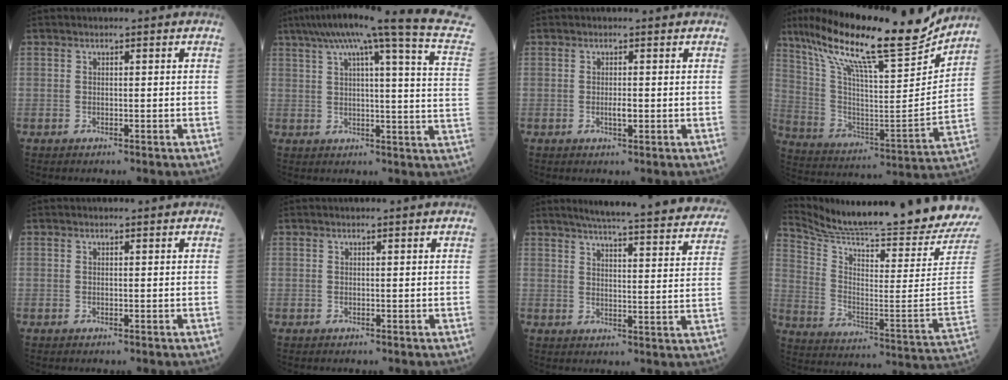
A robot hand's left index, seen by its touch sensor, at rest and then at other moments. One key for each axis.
{"total": 24.0, "fx": 19.0, "fy": -0.8, "fz": 14.6, "tx": -0.225, "ty": -0.022, "tz": 0.230}
{"total": 1.5, "fx": 0.0, "fy": 0.6, "fz": 1.3, "tx": -0.026, "ty": 0.001, "tz": 0.003}
{"total": 24.4, "fx": 20.0, "fy": 2.7, "fz": 13.8, "tx": -0.253, "ty": -0.007, "tz": 0.327}
{"total": 0.6, "fx": 0.5, "fy": 0.3, "fz": 0.0, "tx": 0.001, "ty": 0.002, "tz": 0.007}
{"total": 1.3, "fx": 1.2, "fy": 0.4, "fz": 0.4, "tx": -0.006, "ty": 0.016, "tz": 0.018}
{"total": 26.7, "fx": 24.2, "fy": 3.0, "fz": 11.0, "tx": -0.155, "ty": -0.045, "tz": 0.291}
{"total": 27.1, "fx": 25.1, "fy": -2.1, "fz": 9.8, "tx": -0.189, "ty": -0.123, "tz": 0.359}